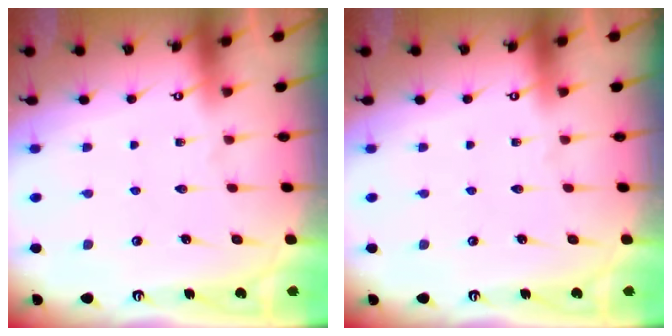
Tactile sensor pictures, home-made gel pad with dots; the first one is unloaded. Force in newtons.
{"total": 0.0}